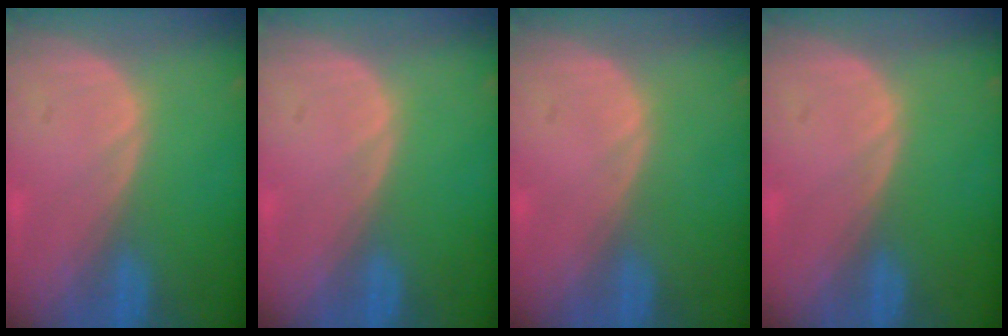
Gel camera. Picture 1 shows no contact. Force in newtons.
{"total": 0.0}
{"total": 0.0}
{"total": 0.0}